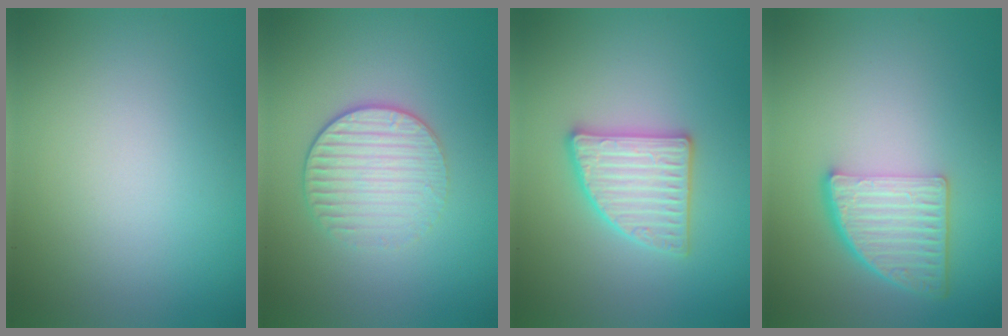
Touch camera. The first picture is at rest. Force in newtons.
{"total": 3.1, "press": 2.7, "slide": 1.4}
{"total": 3.6, "press": 3.5, "slide": 0.5}
{"total": 5.1, "press": 3.7, "slide": 3.5}